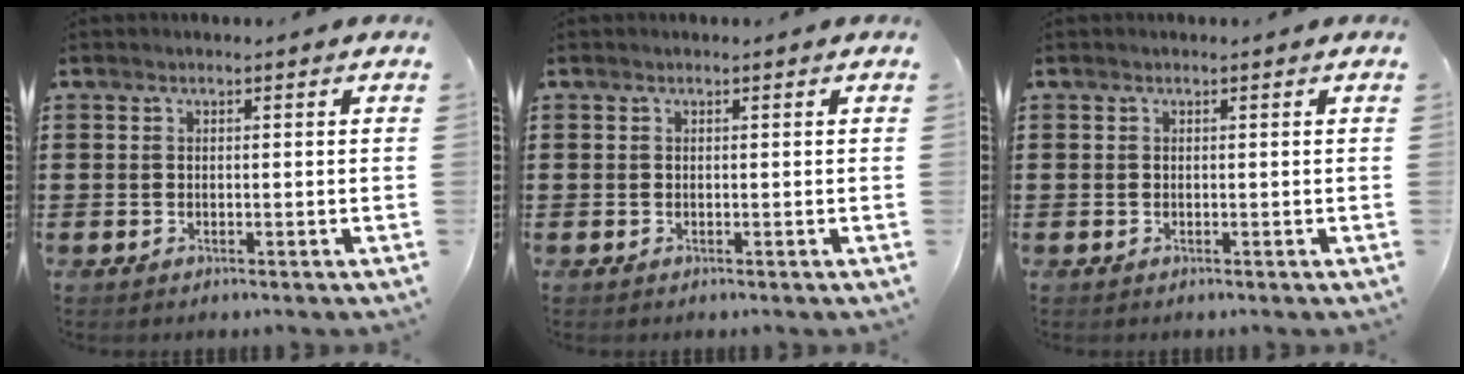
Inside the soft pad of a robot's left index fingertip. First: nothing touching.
{"total": 0.0}
{"total": 0.0}